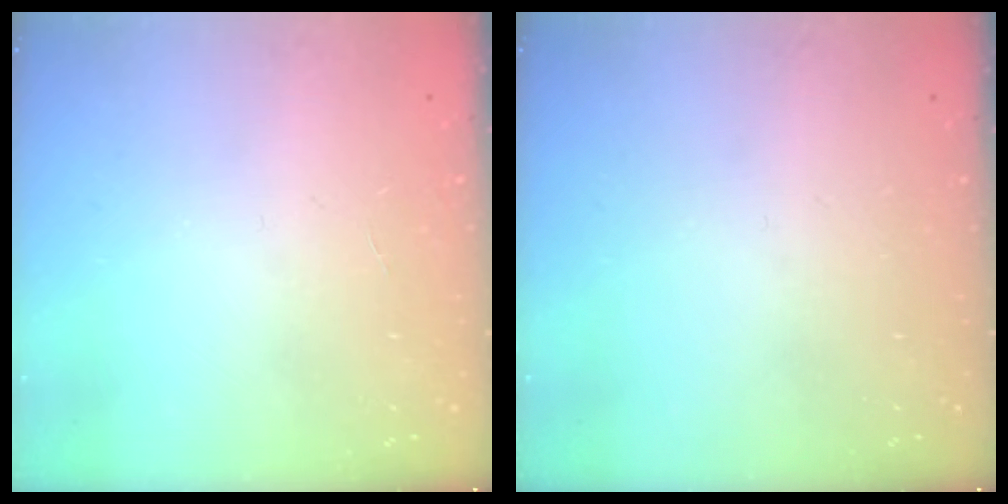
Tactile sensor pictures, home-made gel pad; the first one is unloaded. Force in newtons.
{"total": 0.0}